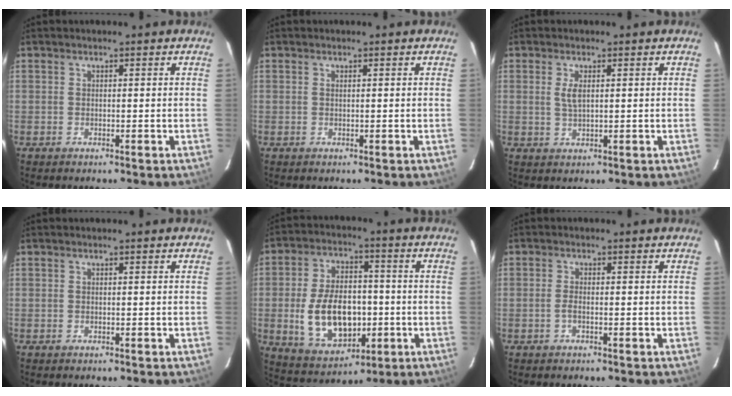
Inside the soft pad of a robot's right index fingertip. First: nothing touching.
{"total": 0.0}
{"total": 2.5, "force": [0.6, 0.9, 2.2], "torque": [-0.045, -0.001, 0.011]}
{"total": 0.0}
{"total": 15.4, "force": [-2.5, 9.6, 11.8], "torque": [-0.240, 0.004, -0.020]}
{"total": 1.3, "force": [-0.5, 0.4, 1.1], "torque": [-0.026, 0.001, -0.010]}